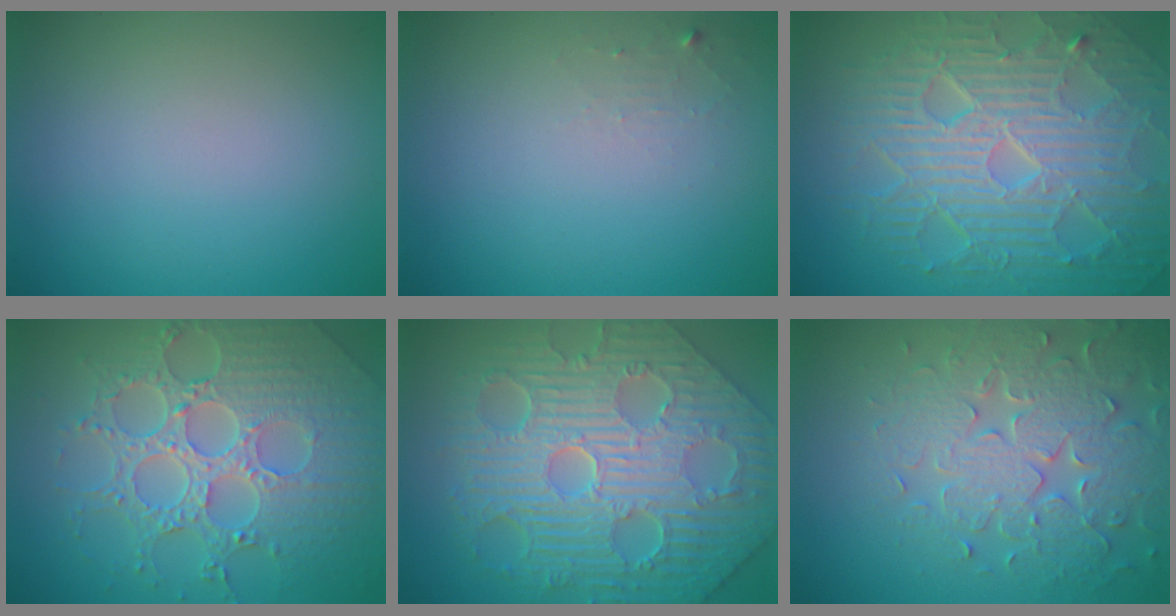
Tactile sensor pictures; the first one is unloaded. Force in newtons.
{"total": 1.0, "press": 1.0, "slide": 0.1}
{"total": 10.5, "press": 6.7, "slide": 8.1}
{"total": 8.1, "press": 5.9, "slide": 5.5}
{"total": 12.1, "press": 8.1, "slide": 9.0}
{"total": 6.7, "press": 5.6, "slide": 3.7}